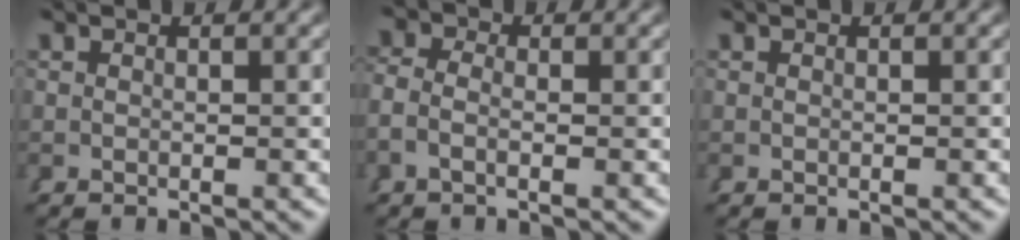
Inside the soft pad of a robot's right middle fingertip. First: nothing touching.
{"total": 2.2, "force": [-0.6, 1.4, 1.6], "torque": [-0.048, -0.007, -0.014]}
{"total": 0.0}